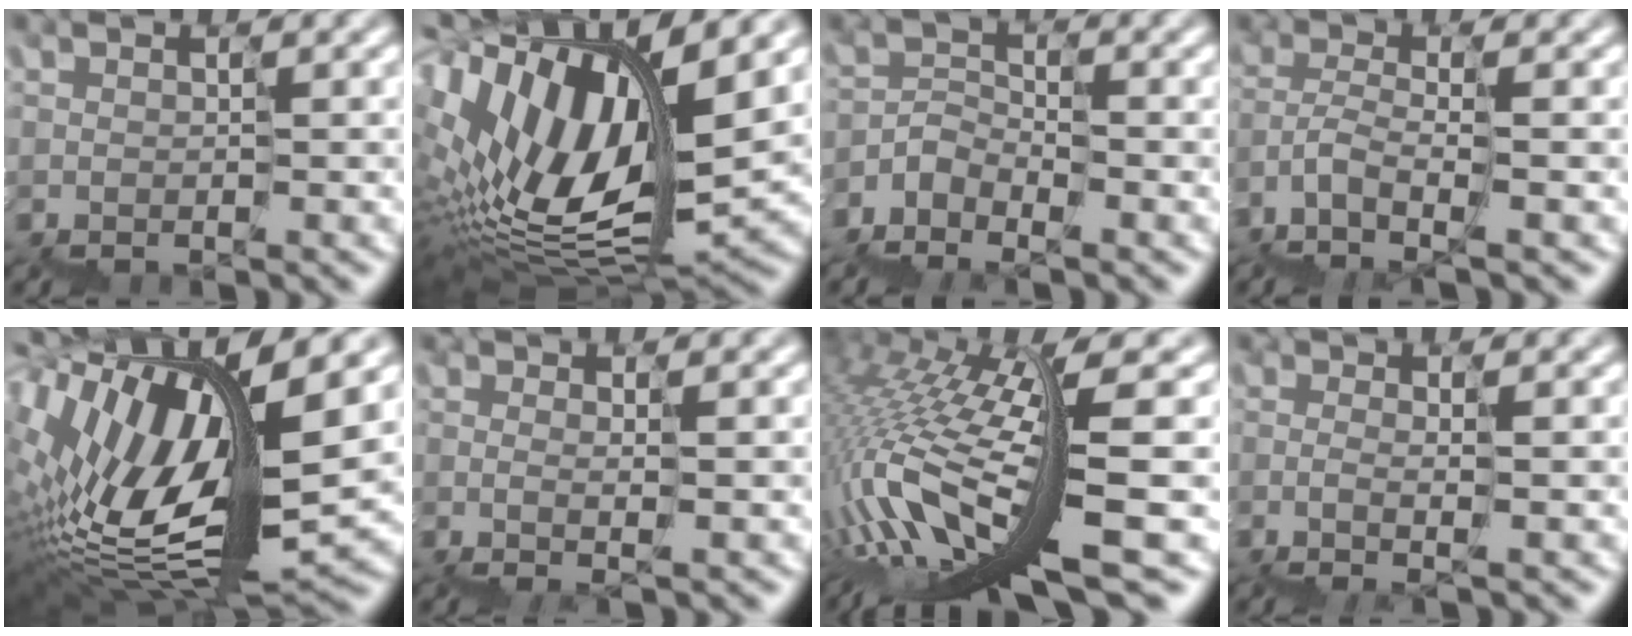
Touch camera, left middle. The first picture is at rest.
{"total": 15.3, "force": [4.6, 7.1, 12.8], "torque": [-0.258, 0.020, 0.090]}
{"total": 2.6, "force": [-2.4, 1.0, 0.1], "torque": [-0.013, 0.007, -0.047]}
{"total": 2.9, "force": [-1.0, 1.8, 2.1], "torque": [-0.052, 0.011, -0.022]}
{"total": 14.1, "force": [3.8, 6.1, 12.1], "torque": [-0.243, 0.021, 0.076]}
{"total": 1.4, "force": [0.2, 0.5, 1.3], "torque": [-0.019, -0.001, 0.004]}
{"total": 13.7, "force": [-1.8, 3.1, 13.3], "torque": [-0.288, 0.011, -0.008]}
{"total": 1.3, "force": [-0.4, 0.4, 1.2], "torque": [-0.029, 0.000, -0.011]}